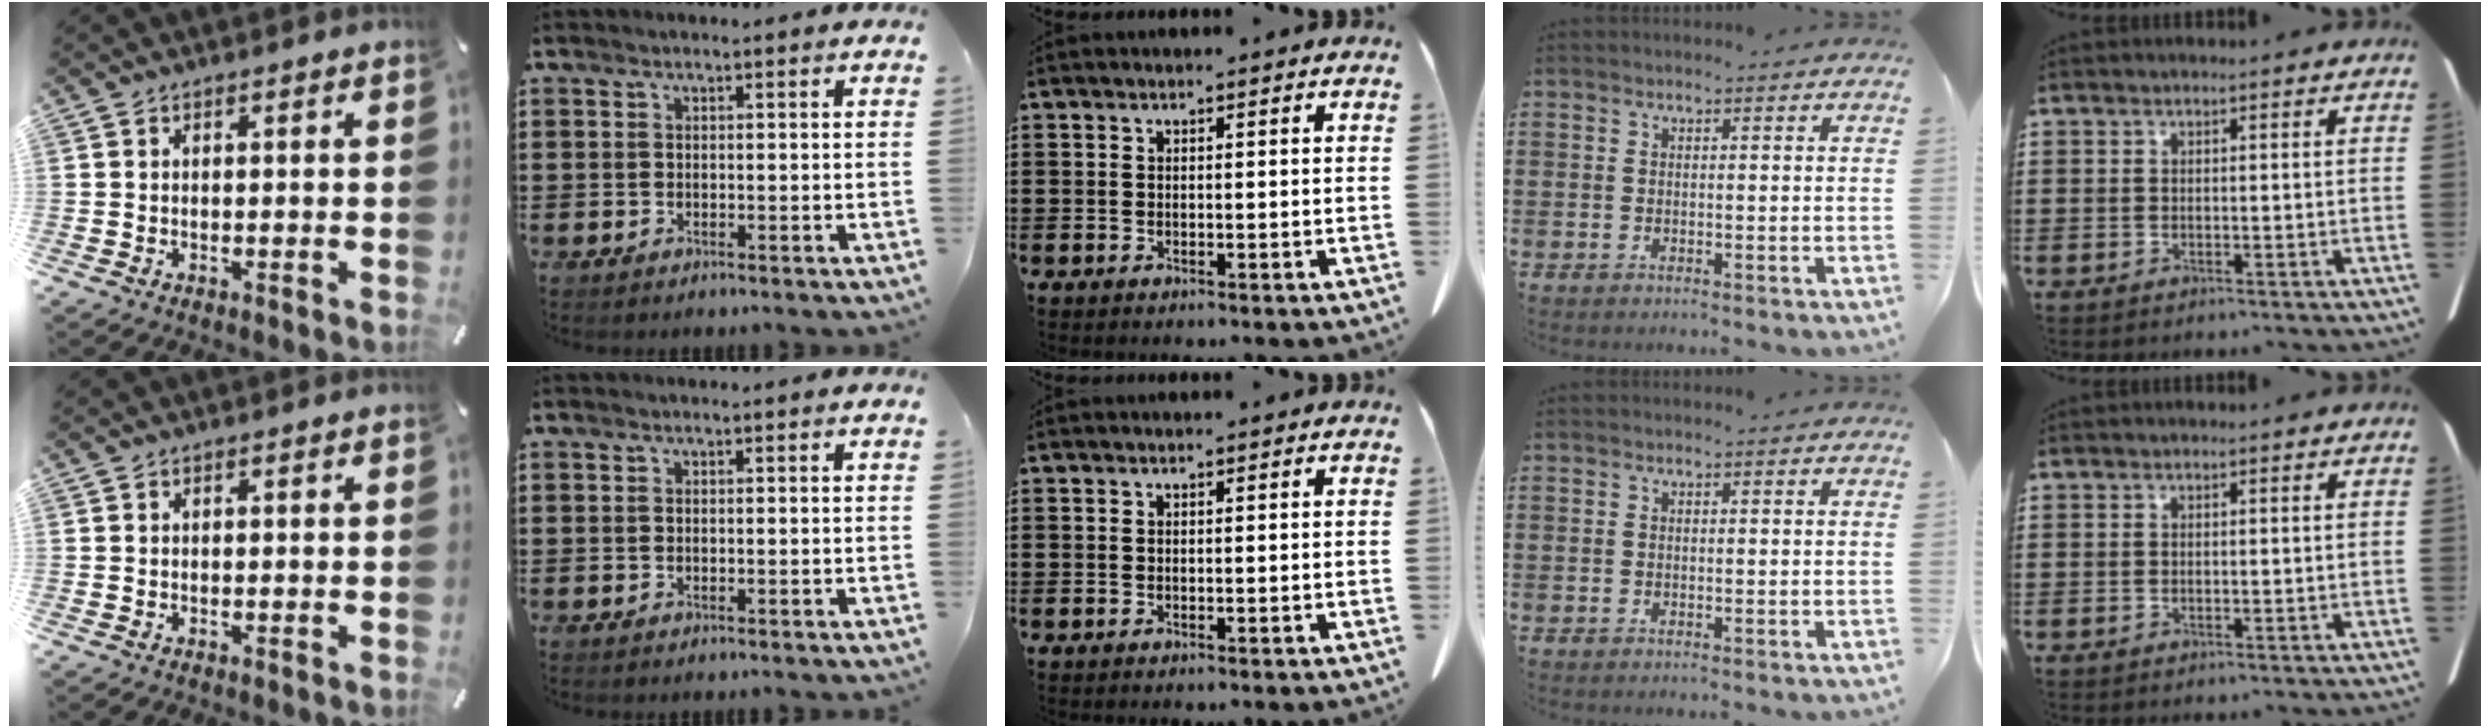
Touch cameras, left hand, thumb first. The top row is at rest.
{}